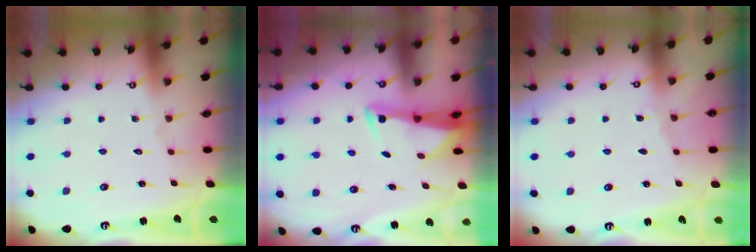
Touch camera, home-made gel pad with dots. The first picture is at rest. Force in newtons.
{"total": 2.9, "press": 2.9, "slide": 0.7}
{"total": 2.8, "press": 2.7, "slide": 0.3}